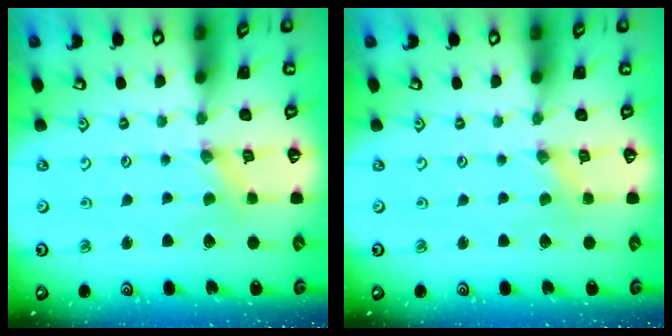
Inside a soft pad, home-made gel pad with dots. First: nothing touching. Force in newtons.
{"total": 0.0}